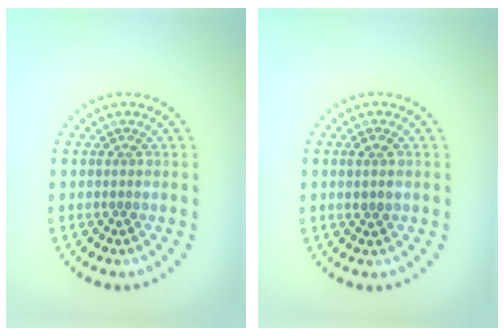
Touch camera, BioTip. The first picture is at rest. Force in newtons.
{"total": 1.4, "press": 1.3, "slide": 0.4}